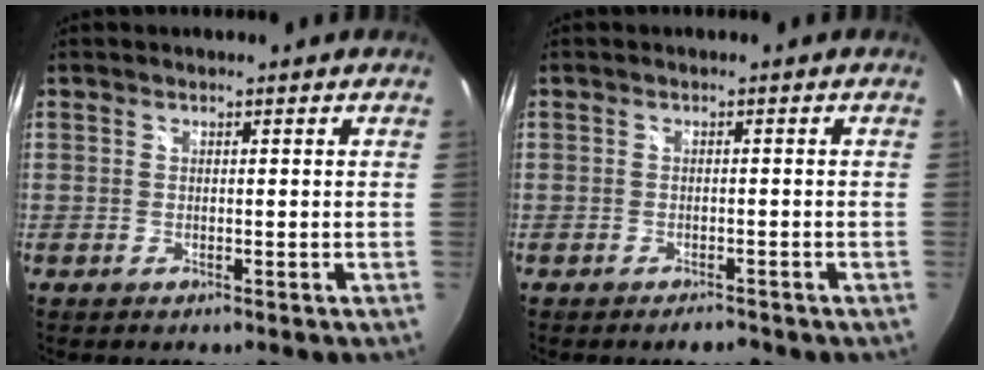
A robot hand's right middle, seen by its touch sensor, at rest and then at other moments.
{"total": 2.3, "force": [-1.9, 0.9, 0.8], "torque": [-0.018, -0.006, -0.028]}